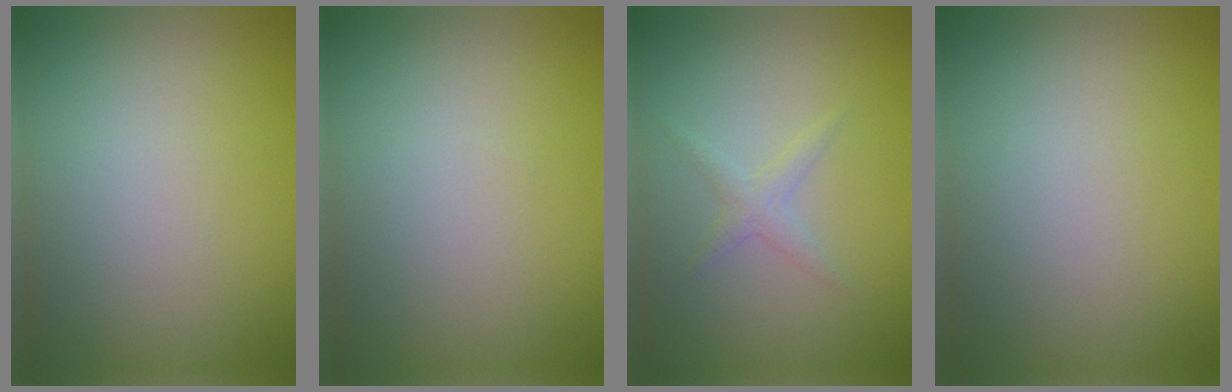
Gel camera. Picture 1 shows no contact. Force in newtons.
{"total": 0.0}
{"total": 1.3, "press": 1.3, "slide": 0.1}
{"total": 0.0}